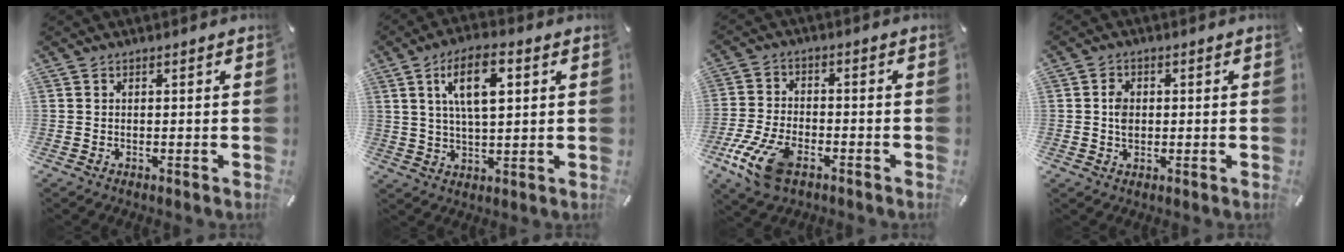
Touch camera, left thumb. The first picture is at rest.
{"total": 10.8, "force": [4.0, 4.7, 8.9], "torque": [-0.163, 0.000, 0.064]}
{"total": 11.1, "force": [-5.9, 5.8, 7.4], "torque": [-0.164, 0.018, -0.109]}
{"total": 3.5, "force": [0.1, 2.7, 2.3], "torque": [-0.053, 0.006, -0.002]}